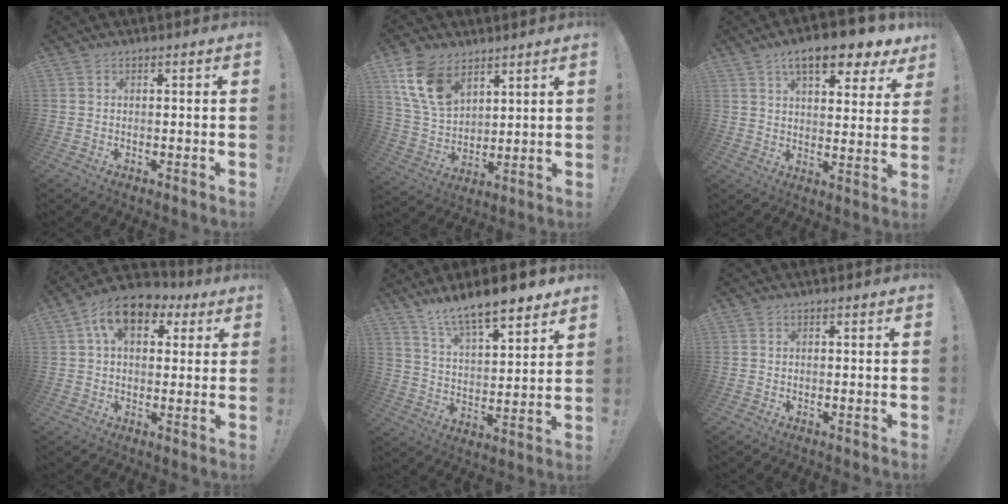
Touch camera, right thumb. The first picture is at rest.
{"total": 13.7, "force": [7.8, 8.6, 7.3], "torque": [-0.153, -0.030, 0.156]}
{"total": 12.9, "force": [8.1, 4.3, 9.0], "torque": [-0.131, -0.050, 0.133]}
{"total": 12.2, "force": [5.2, 7.5, 8.1], "torque": [-0.141, -0.006, 0.097]}
{"total": 11.9, "force": [10.3, 2.3, 5.5], "torque": [-0.102, -0.080, 0.181]}
{"total": 0.0}